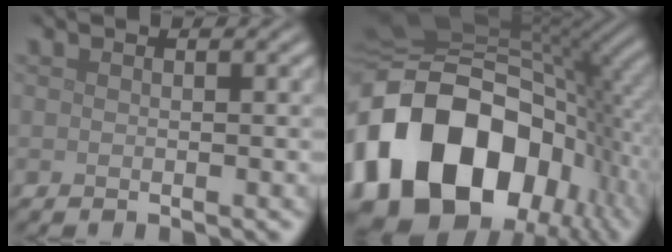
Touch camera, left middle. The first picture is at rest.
{"total": 20.1, "force": [-5.7, 14.2, 13.1], "torque": [-0.270, -0.028, -0.098]}